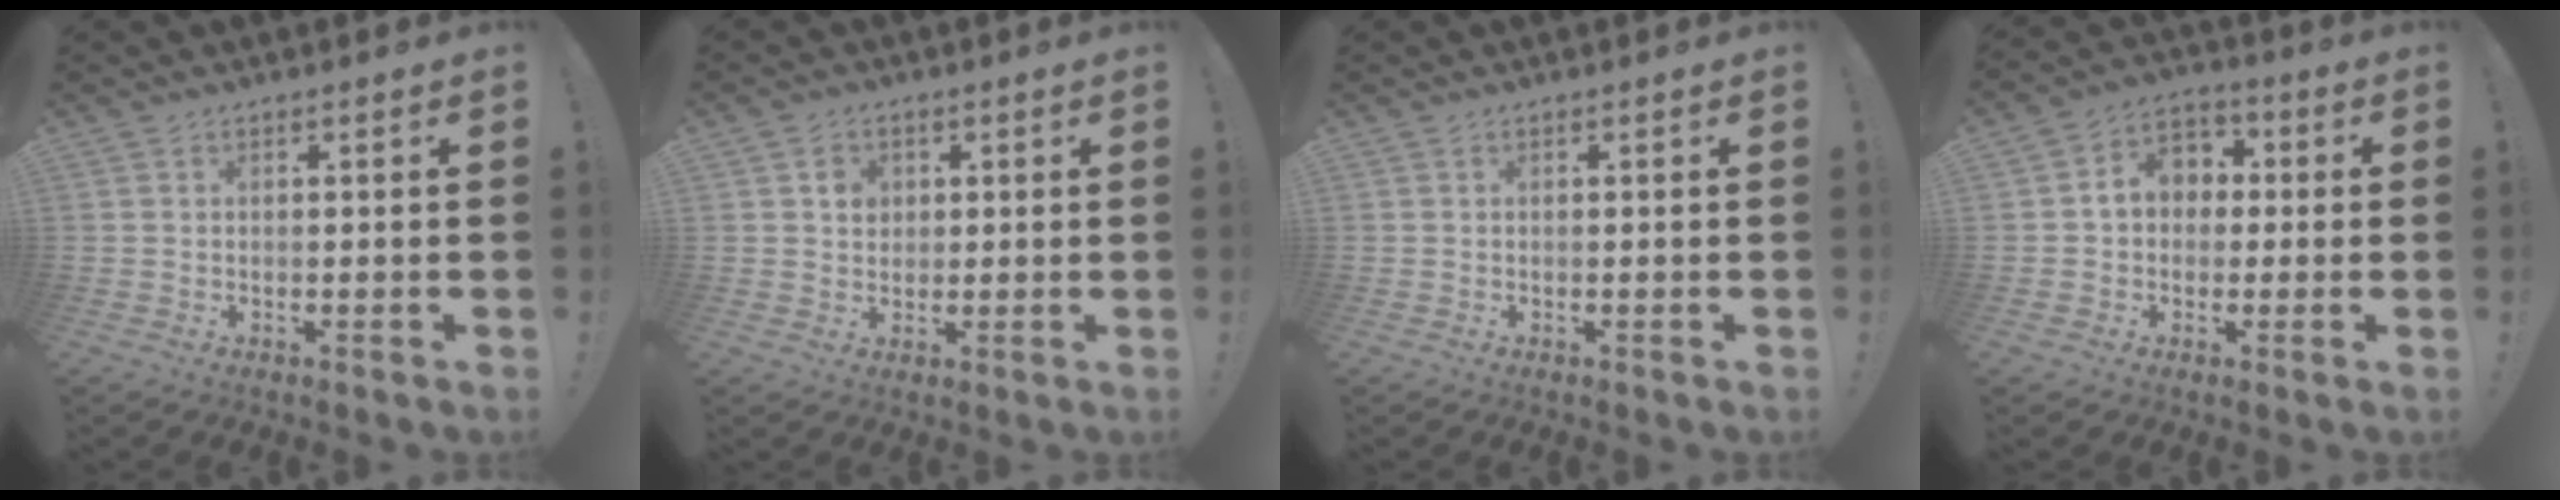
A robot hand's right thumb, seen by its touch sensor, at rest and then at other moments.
{"total": 4.1, "force": [1.1, 3.7, 1.5], "torque": [-0.015, -0.001, 0.018]}
{"total": 0.0}
{"total": 8.4, "force": [0.7, 7.1, 4.4], "torque": [-0.066, 0.016, 0.020]}